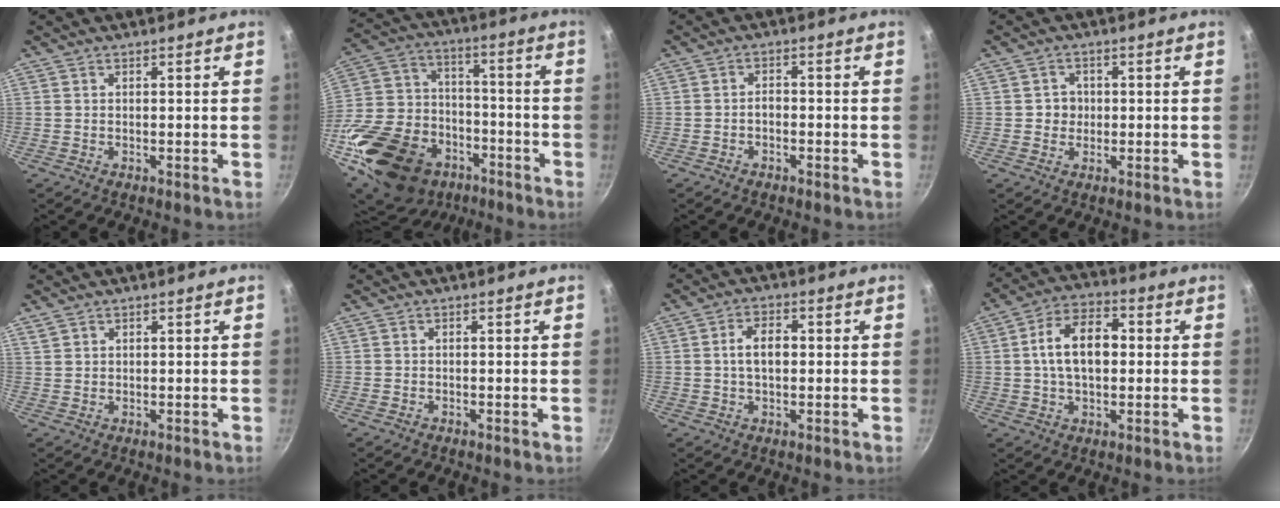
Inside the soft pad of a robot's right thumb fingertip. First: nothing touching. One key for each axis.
{"total": 32.9, "fx": -16.1, "fy": 23.2, "fz": 16.8, "tx": -0.332, "ty": 0.076, "tz": -0.252}
{"total": 2.1, "fx": -1.0, "fy": 1.3, "fz": 1.3, "tx": -0.014, "ty": 0.018, "tz": -0.019}
{"total": 3.0, "fx": 0.0, "fy": 2.9, "fz": 0.9, "tx": 0.008, "ty": 0.003, "tz": -0.005}
{"total": 1.6, "fx": 1.1, "fy": 1.0, "fz": 0.4, "tx": -0.003, "ty": 0.004, "tz": 0.024}
{"total": 0.0}
{"total": 5.7, "fx": 0.3, "fy": 3.4, "fz": 4.5, "tx": -0.069, "ty": 0.015, "tz": -0.001}
{"total": 12.0, "fx": 0.9, "fy": 7.4, "fz": 9.4, "tx": -0.135, "ty": 0.026, "tz": 0.005}